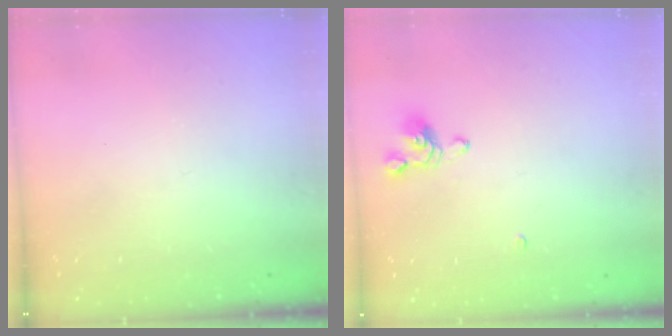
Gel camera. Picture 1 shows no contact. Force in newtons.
{"total": 3.9, "press": 3.9, "slide": 0.5}